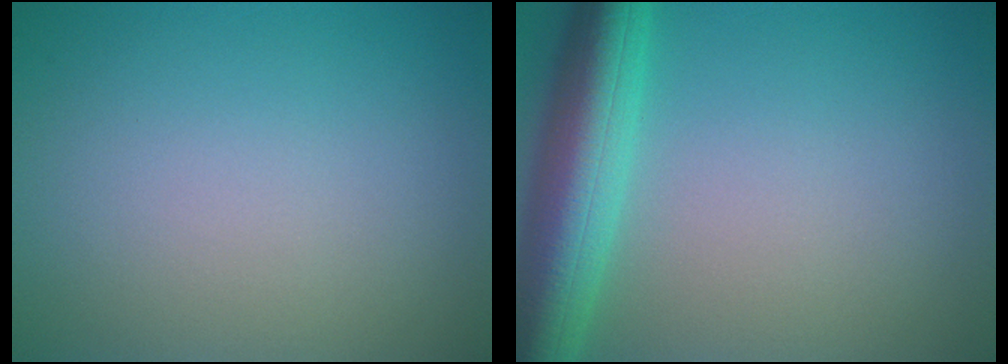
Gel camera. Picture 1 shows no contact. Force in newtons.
{"total": 7.4, "press": 7.4, "slide": 0.6}